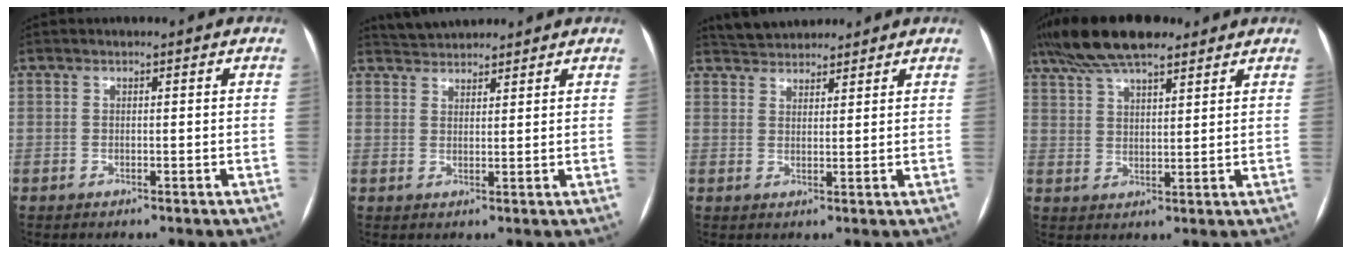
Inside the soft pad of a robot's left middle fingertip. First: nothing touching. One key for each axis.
{"total": 4.8, "fx": 4.6, "fy": 1.2, "fz": 0.8, "tx": -0.016, "ty": 0.033, "tz": 0.079}
{"total": 6.2, "fx": 5.7, "fy": 1.8, "fz": 1.3, "tx": -0.020, "ty": 0.031, "tz": 0.095}
{"total": 12.8, "fx": 9.8, "fy": 3.6, "fz": 7.4, "tx": -0.142, "ty": 0.040, "tz": 0.170}